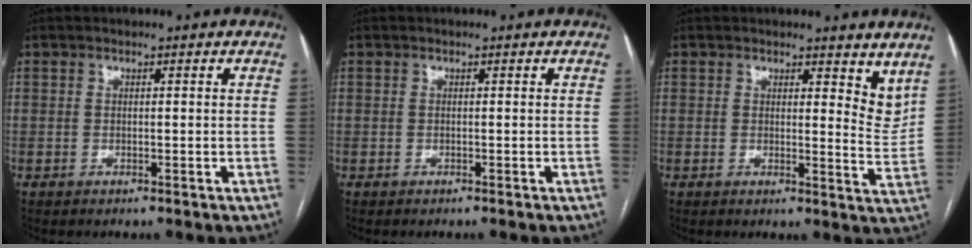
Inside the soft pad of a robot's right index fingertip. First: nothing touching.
{"total": 0.0}
{"total": 5.9, "force": [4.7, 2.1, 3.0], "torque": [-0.020, -0.029, 0.047]}